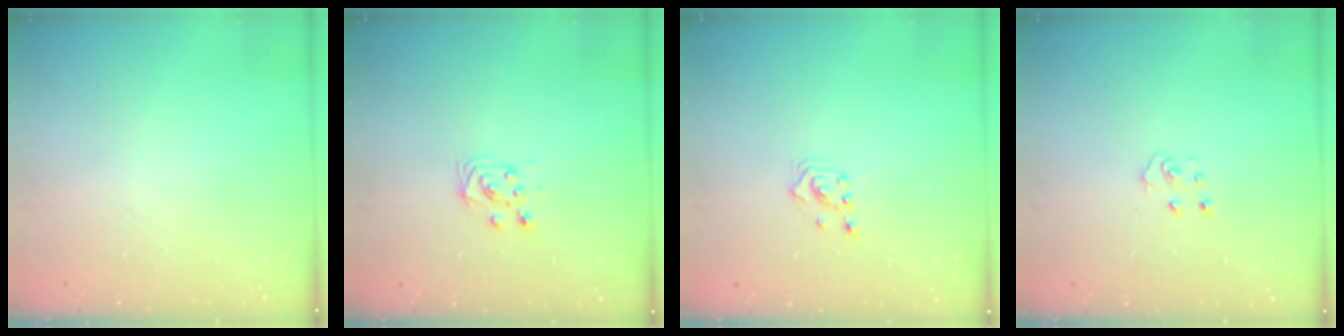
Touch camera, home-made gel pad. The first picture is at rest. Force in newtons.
{"total": 4.9, "press": 4.8, "slide": 0.5}
{"total": 2.5, "press": 2.5, "slide": 0.3}
{"total": 4.7, "press": 4.7, "slide": 0.4}